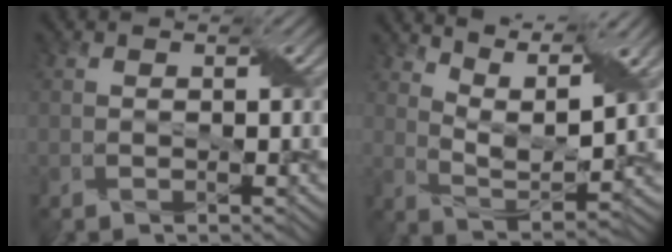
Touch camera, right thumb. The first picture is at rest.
{"total": 9.4, "force": [7.1, 2.0, 5.7], "torque": [-0.113, -0.012, 0.124]}